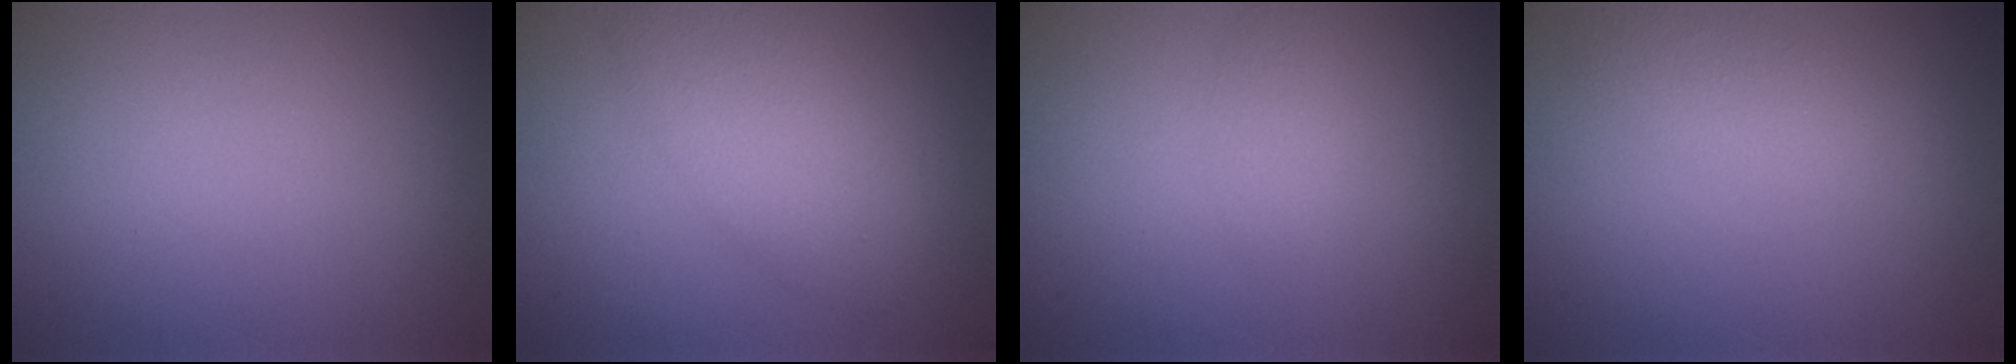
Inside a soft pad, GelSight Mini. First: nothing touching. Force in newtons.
{"total": 5.3, "press": 5.3, "slide": 0.2}
{"total": 1.1, "press": 1.1, "slide": 0.0}
{"total": 2.5, "press": 2.5, "slide": 0.1}